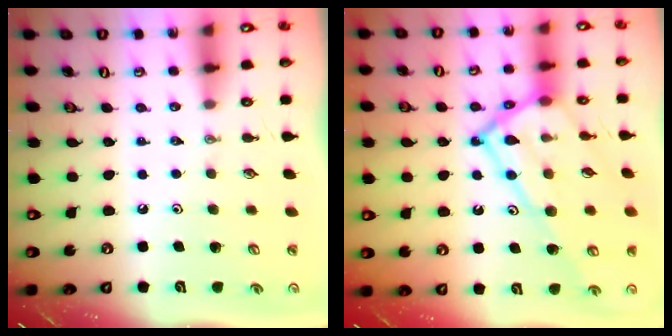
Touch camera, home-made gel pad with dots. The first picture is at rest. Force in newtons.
{"total": 21.6, "press": 21.5, "slide": 2.0}